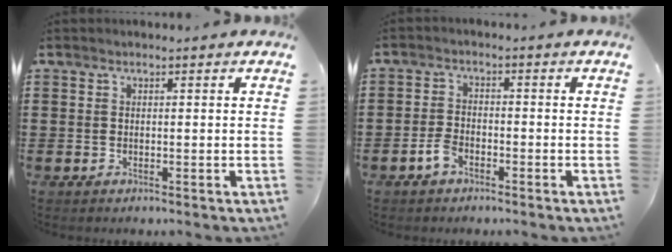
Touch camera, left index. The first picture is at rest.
{"total": 2.9, "force": [-1.8, 1.3, 1.8], "torque": [-0.042, 0.003, -0.036]}